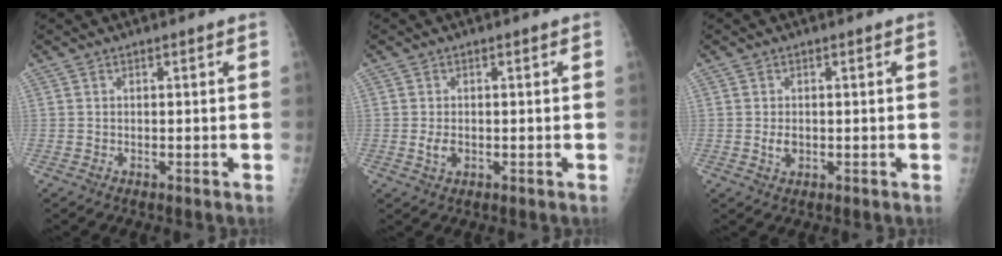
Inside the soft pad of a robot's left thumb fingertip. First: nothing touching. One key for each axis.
{"total": 2.2, "fx": -0.2, "fy": 1.5, "fz": 1.6, "tx": -0.029, "ty": -0.003, "tz": -0.001}
{"total": 2.0, "fx": 0.0, "fy": 1.4, "fz": 1.4, "tx": -0.022, "ty": -0.002, "tz": 0.003}